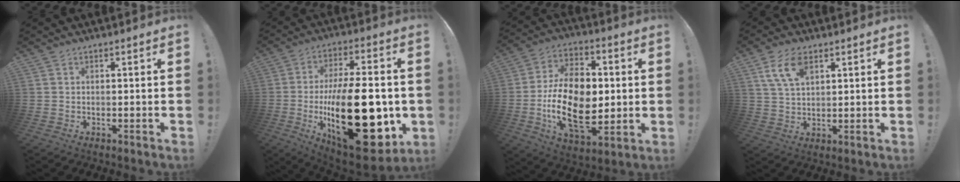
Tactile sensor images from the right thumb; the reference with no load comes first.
{"total": 34.1, "force": [-4.9, 15.5, 30.0], "torque": [-0.508, 0.019, -0.055]}
{"total": 22.9, "force": [-1.8, 14.3, 17.8], "torque": [-0.329, -0.004, -0.025]}
{"total": 8.8, "force": [4.4, 4.4, 6.2], "torque": [-0.121, -0.007, 0.082]}